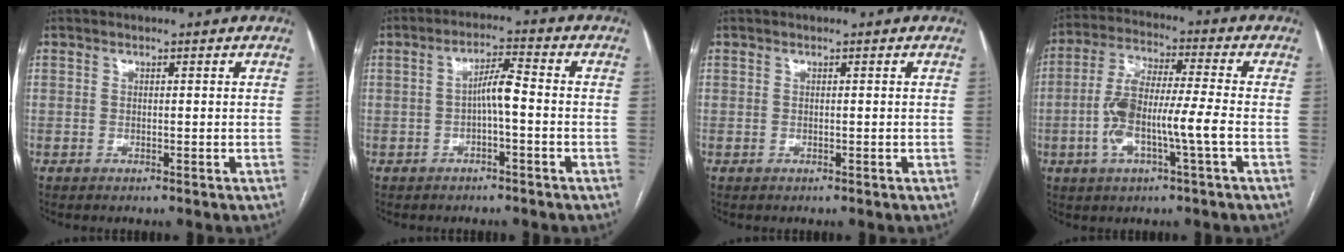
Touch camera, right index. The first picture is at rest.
{"total": 4.3, "force": [-0.9, 0.6, 4.2], "torque": [-0.072, 0.015, -0.012]}
{"total": 0.0}
{"total": 10.4, "force": [-2.6, 1.1, 10.1], "torque": [-0.207, 0.013, -0.052]}